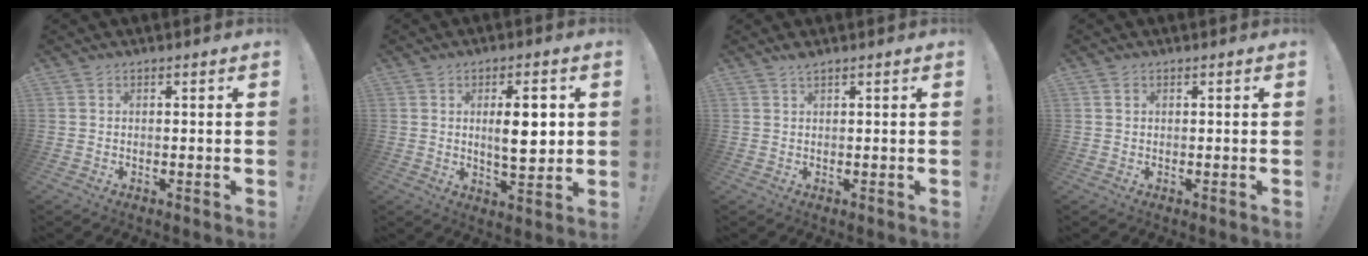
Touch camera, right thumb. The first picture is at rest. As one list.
[{"total": 9.9, "force": [1.5, 3.2, 9.2], "torque": [-0.136, -0.009, 0.016]}, {"total": 1.3, "force": [1.1, 0.2, 0.6], "torque": [-0.010, -0.002, 0.020]}, {"total": 0.9, "force": [0.4, 0.7, 0.3], "torque": [-0.001, 0.001, 0.006]}]